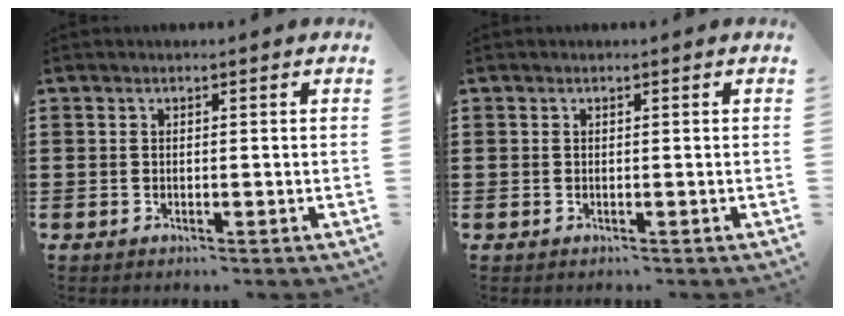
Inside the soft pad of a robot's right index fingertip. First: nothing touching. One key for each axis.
{"total": 0.5, "fx": 0.1, "fy": 0.5, "fz": 0.0, "tx": -0.001, "ty": 0.005, "tz": 0.000}